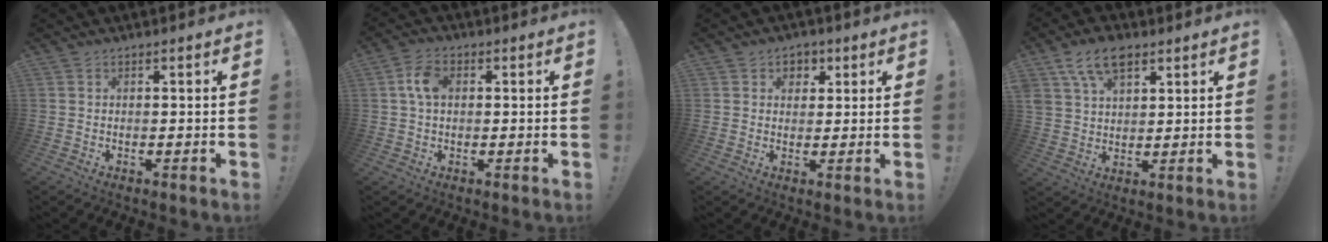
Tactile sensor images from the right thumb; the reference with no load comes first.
{"total": 6.2, "force": [0.9, 3.8, 4.7], "torque": [-0.085, 0.012, 0.019]}
{"total": 4.2, "force": [1.5, 3.7, 1.2], "torque": [-0.008, -0.007, 0.024]}
{"total": 10.7, "force": [6.3, 6.3, 6.0], "torque": [-0.109, -0.013, 0.120]}